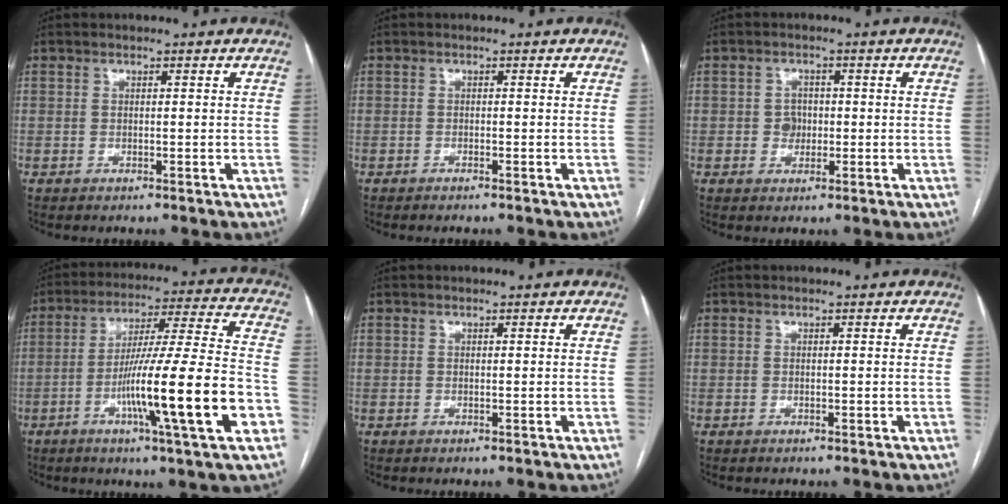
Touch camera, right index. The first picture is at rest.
{"total": 0.6, "force": [-0.6, -0.1, 0.2], "torque": [-0.006, 0.000, -0.010]}
{"total": 2.6, "force": [-0.2, 2.3, 1.2], "torque": [-0.011, 0.005, -0.002]}
{"total": 19.3, "force": [-6.3, -0.2, 18.2], "torque": [-0.283, -0.008, -0.102]}
{"total": 0.0}
{"total": 0.0}